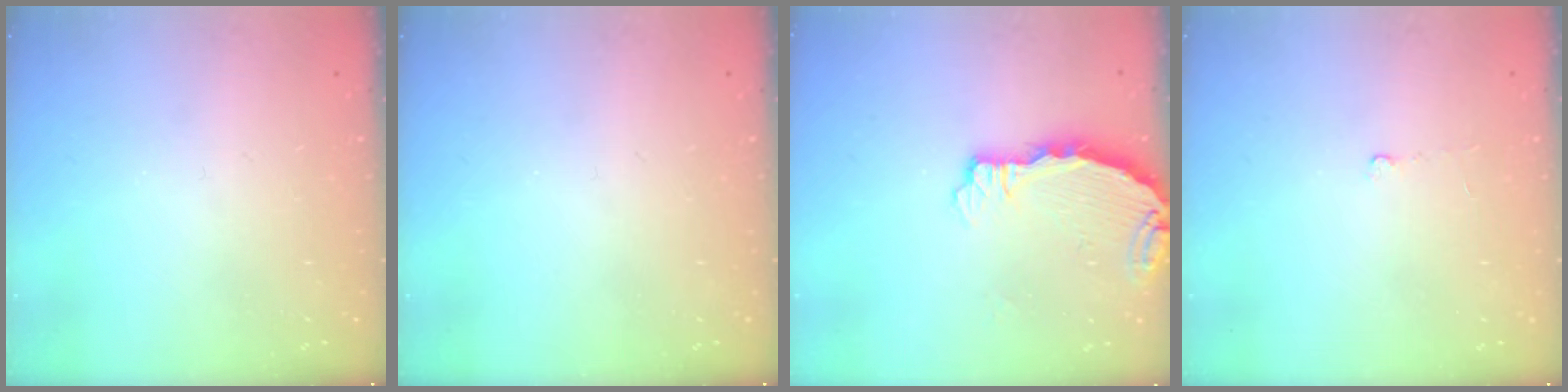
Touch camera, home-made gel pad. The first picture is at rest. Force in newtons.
{"total": 0.0}
{"total": 3.8, "press": 3.8, "slide": 0.3}
{"total": 1.6, "press": 1.6, "slide": 0.3}